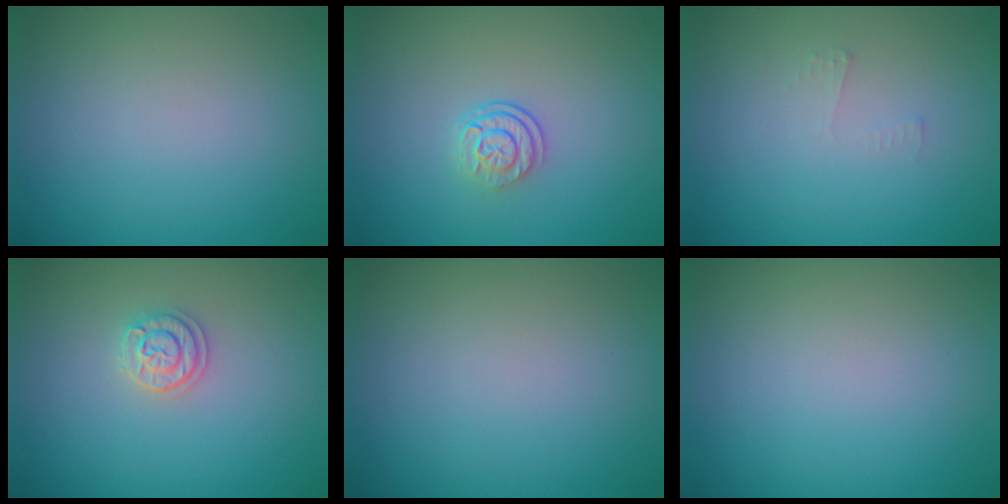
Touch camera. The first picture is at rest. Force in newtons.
{"total": 2.4, "press": 1.8, "slide": 1.7}
{"total": 0.7, "press": 0.7, "slide": 0.1}
{"total": 1.9, "press": 1.9, "slide": 0.2}
{"total": 0.0}
{"total": 0.0}